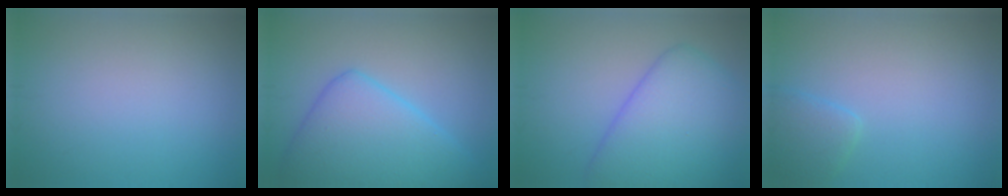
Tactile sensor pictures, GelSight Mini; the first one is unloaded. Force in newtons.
{"total": 8.0, "press": 8.0, "slide": 0.2}
{"total": 7.8, "press": 7.8, "slide": 0.5}
{"total": 2.0, "press": 2.0, "slide": 0.1}